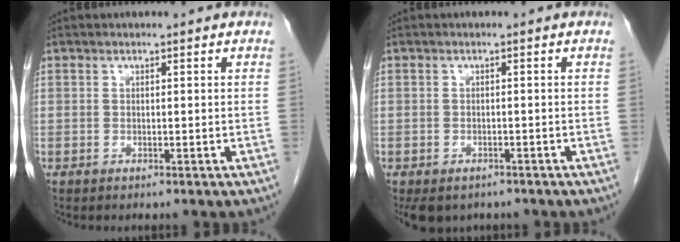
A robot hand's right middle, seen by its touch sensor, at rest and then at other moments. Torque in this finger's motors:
{"motor_torque": [0.45, -0.44, 0.10, 0.04]}